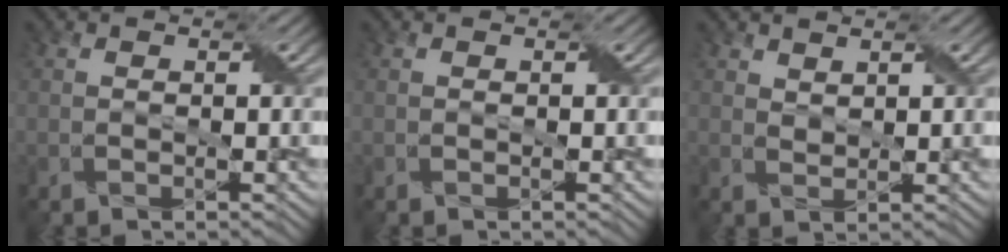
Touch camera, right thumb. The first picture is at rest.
{"total": 0.0}
{"total": 1.2, "force": [1.1, 0.4, -0.1], "torque": [-0.005, -0.002, 0.027]}